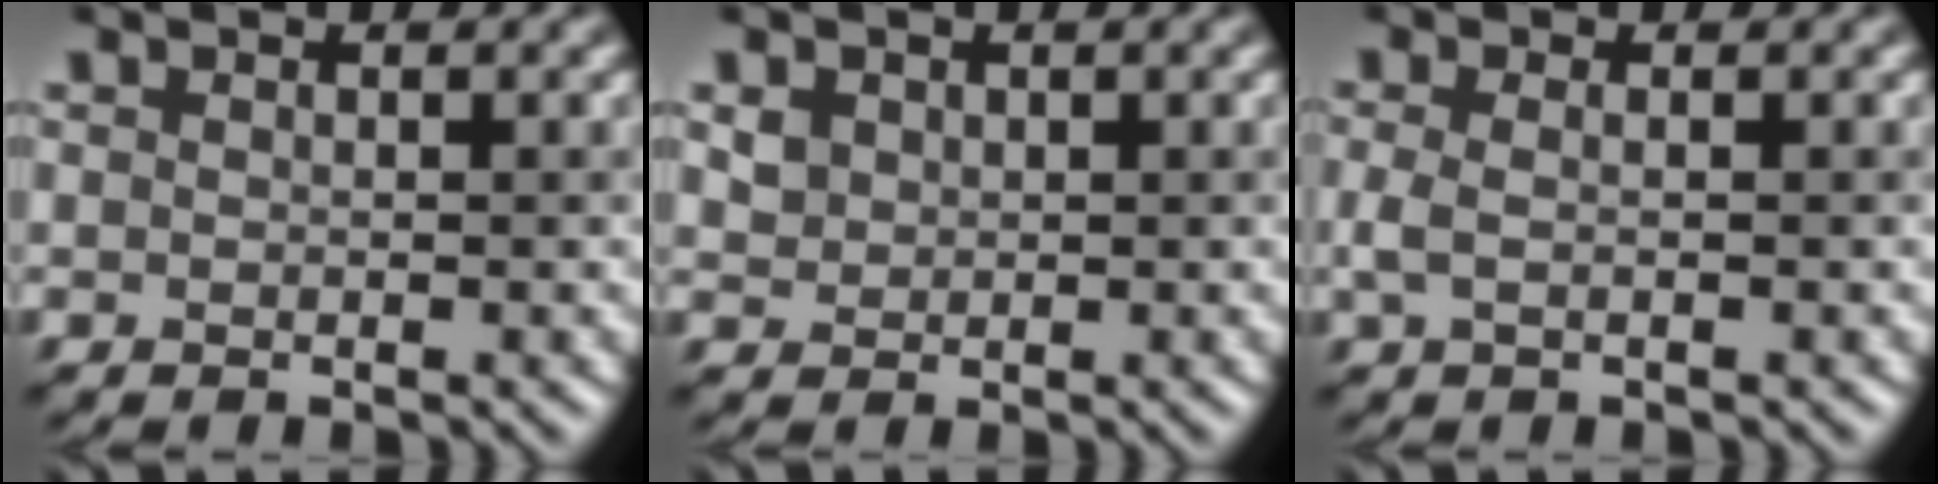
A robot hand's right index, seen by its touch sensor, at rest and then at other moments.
{"total": 1.3, "force": [0.5, 1.2, 0.3], "torque": [-0.006, -0.005, 0.013]}
{"total": 1.3, "force": [-0.2, 0.5, 1.2], "torque": [-0.029, 0.001, -0.006]}